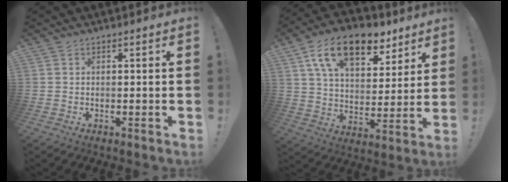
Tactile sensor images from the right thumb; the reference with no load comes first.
{"total": 18.2, "force": [10.7, 9.8, 11.0], "torque": [-0.184, -0.050, 0.191]}